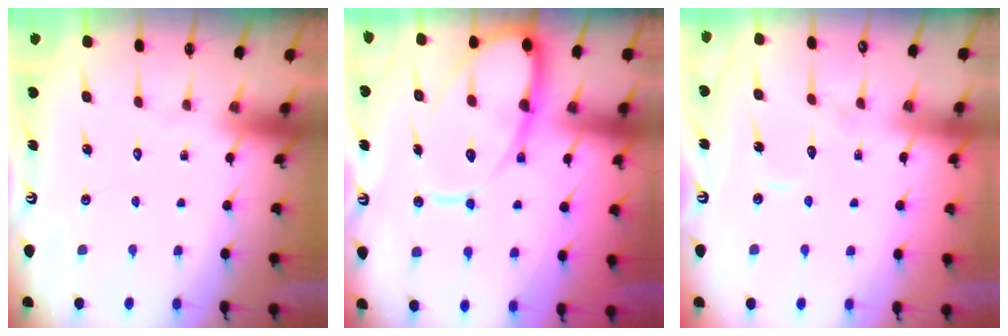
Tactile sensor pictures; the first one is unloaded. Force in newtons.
{"total": 15.8, "press": 15.7, "slide": 1.6}
{"total": 6.1, "press": 6.1, "slide": 0.5}